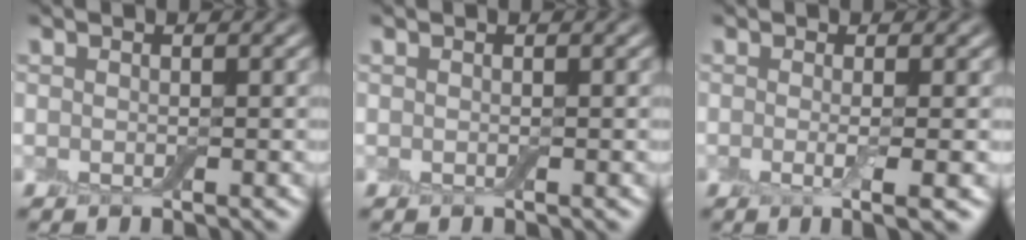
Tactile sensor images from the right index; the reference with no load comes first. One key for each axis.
{"total": 0.0}
{"total": 2.7, "fx": -0.4, "fy": 0.6, "fz": 2.6, "tx": -0.039, "ty": -0.008, "tz": -0.008}